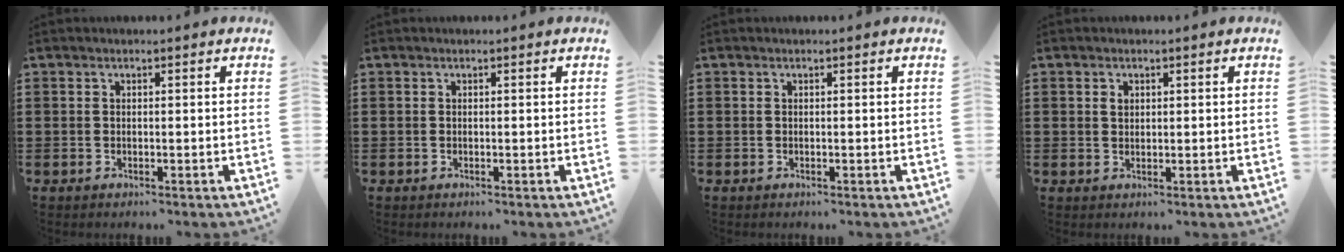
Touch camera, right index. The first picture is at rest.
{"total": 0.0}
{"total": 0.0}
{"total": 1.1, "force": [0.4, 0.8, 0.6], "torque": [-0.015, 0.004, 0.007]}